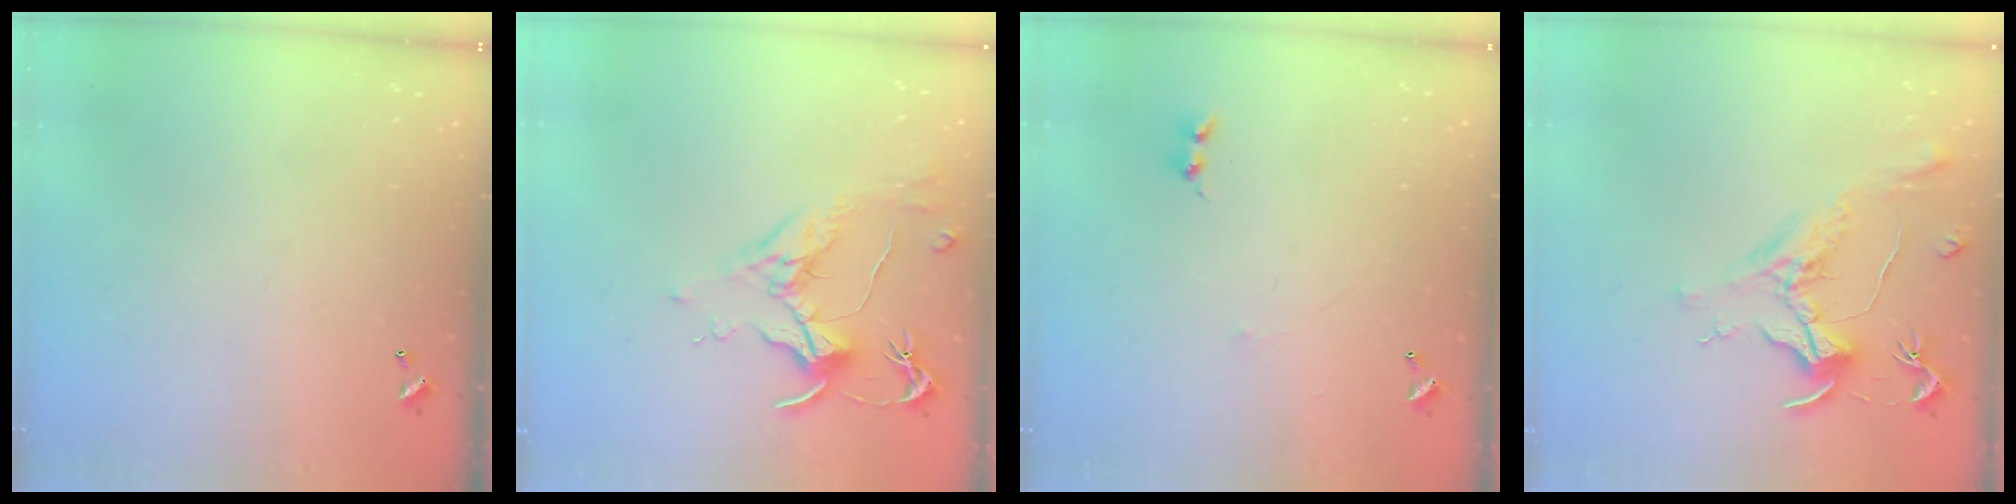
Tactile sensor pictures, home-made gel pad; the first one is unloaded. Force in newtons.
{"total": 1.8, "press": 1.6, "slide": 0.9}
{"total": 0.8, "press": 0.7, "slide": 0.5}
{"total": 1.5, "press": 1.3, "slide": 0.8}